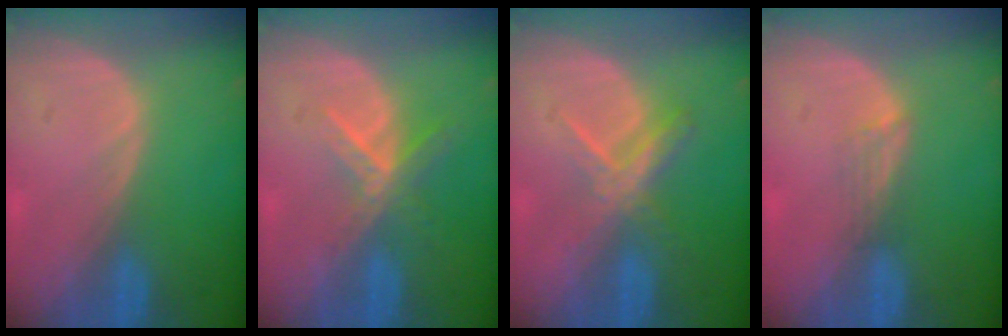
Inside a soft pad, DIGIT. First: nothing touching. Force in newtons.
{"total": 5.6, "press": 4.9, "slide": 2.8}
{"total": 5.5, "press": 5.1, "slide": 2.1}
{"total": 2.0, "press": 1.6, "slide": 1.3}